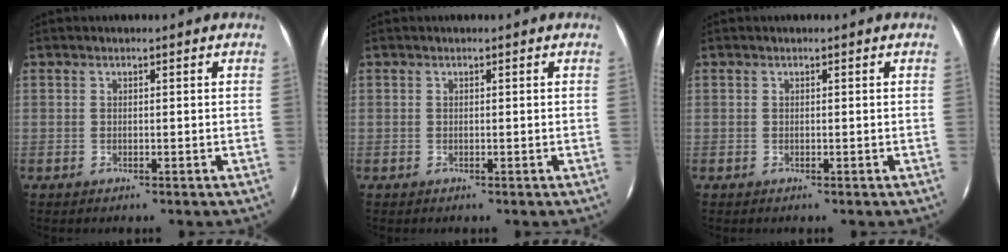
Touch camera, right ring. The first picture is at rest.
{"total": 0.0}
{"total": 0.0}